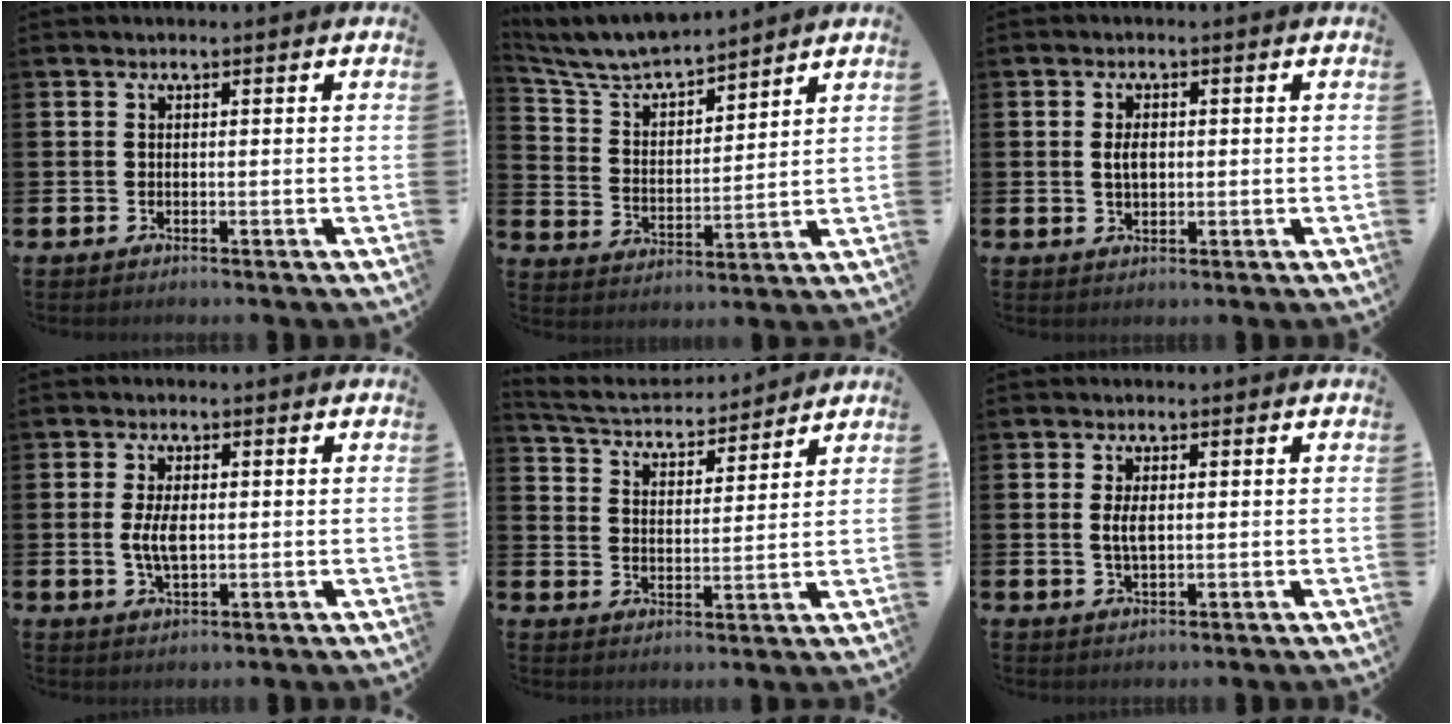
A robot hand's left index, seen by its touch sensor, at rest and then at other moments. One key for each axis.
{"total": 6.8, "fx": 6.4, "fy": 1.2, "fz": 1.9, "tx": -0.072, "ty": -0.042, "tz": 0.112}
{"total": 2.7, "fx": 0.2, "fy": 1.6, "fz": 2.2, "tx": -0.027, "ty": 0.001, "tz": -0.001}
{"total": 4.3, "fx": 0.1, "fy": 2.1, "fz": 3.8, "tx": -0.072, "ty": 0.002, "tz": -0.004}
{"total": 4.8, "fx": 4.6, "fy": 1.1, "fz": 0.7, "tx": -0.041, "ty": -0.034, "tz": 0.078}
{"total": 3.0, "fx": 0.4, "fy": 1.4, "fz": 2.6, "tx": -0.044, "ty": 0.003, "tz": 0.004}